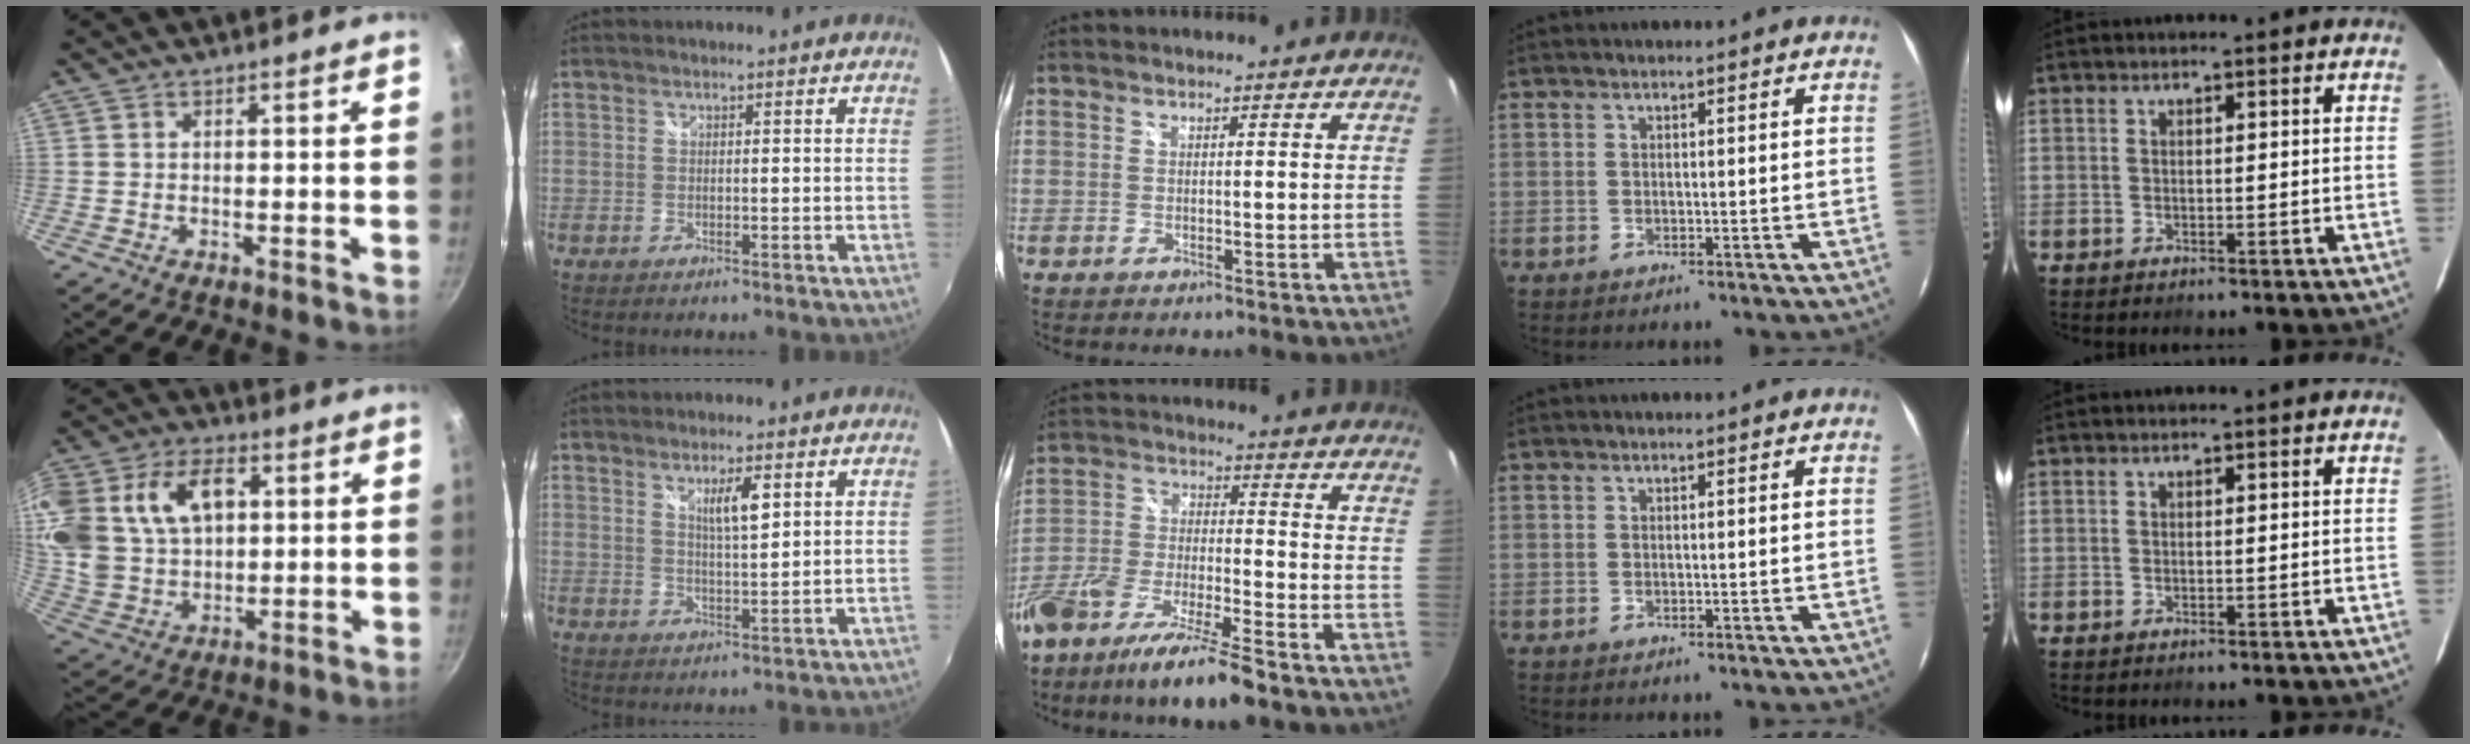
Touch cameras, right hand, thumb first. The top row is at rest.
{"thumb": {"total": 25.1, "force": [7.0, 17.8, 16.2], "torque": [-0.361, 0.033, 0.133]}, "index": {"total": 4.8, "force": [2.2, 1.0, 4.2], "torque": [-0.070, -0.004, 0.039]}, "middle": {"total": 13.7, "force": [-10.6, 1.6, 8.5], "torque": [-0.179, -0.025, -0.198]}}